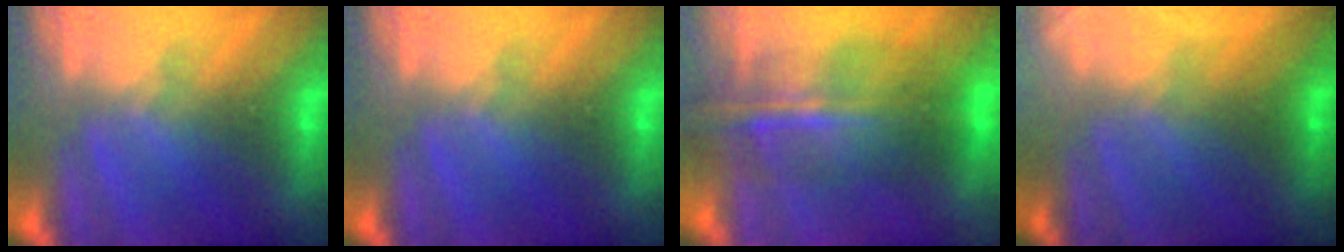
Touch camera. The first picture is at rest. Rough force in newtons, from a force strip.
{"total": 0.0}
{"total": 9.6}
{"total": 2.6}